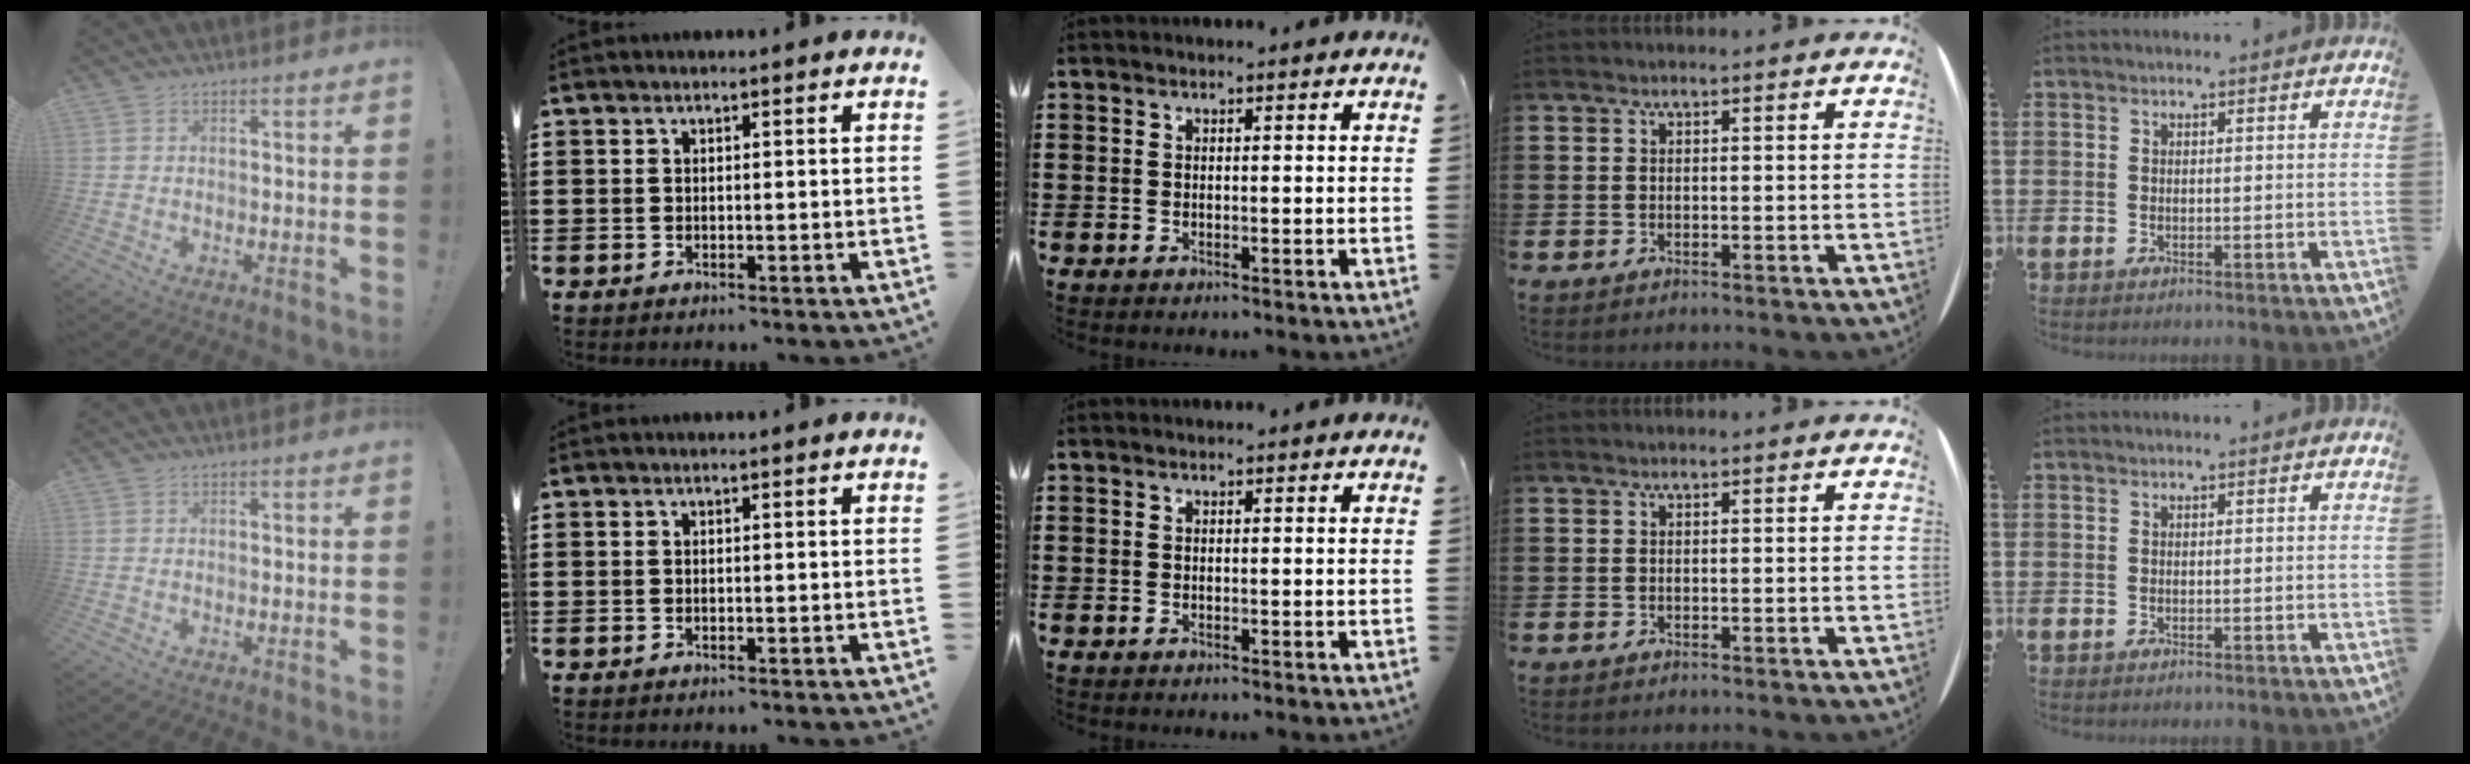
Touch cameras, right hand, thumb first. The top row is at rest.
{}